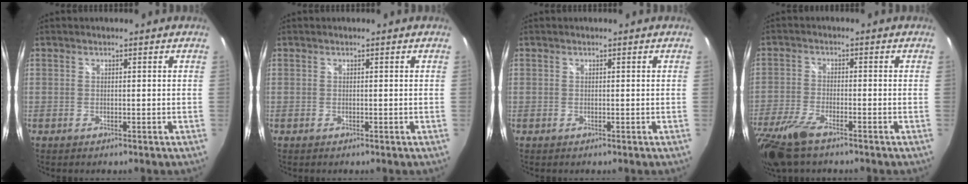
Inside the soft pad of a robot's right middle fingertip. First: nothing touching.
{"total": 0.0}
{"total": 0.0}
{"total": 11.2, "force": [-8.0, 3.3, 7.1], "torque": [-0.173, -0.042, -0.156]}